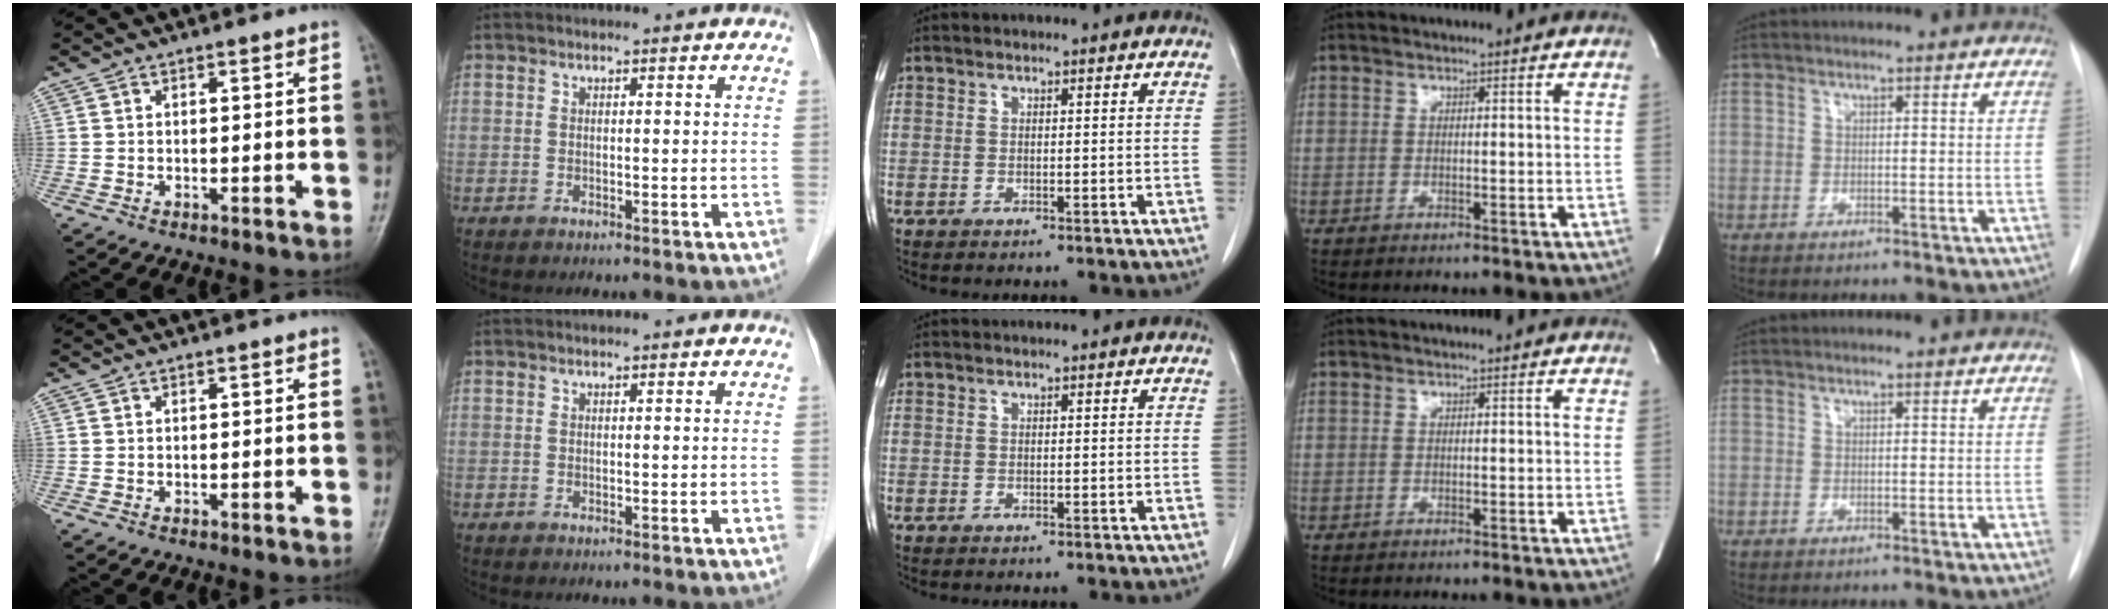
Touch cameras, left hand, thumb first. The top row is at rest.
{}